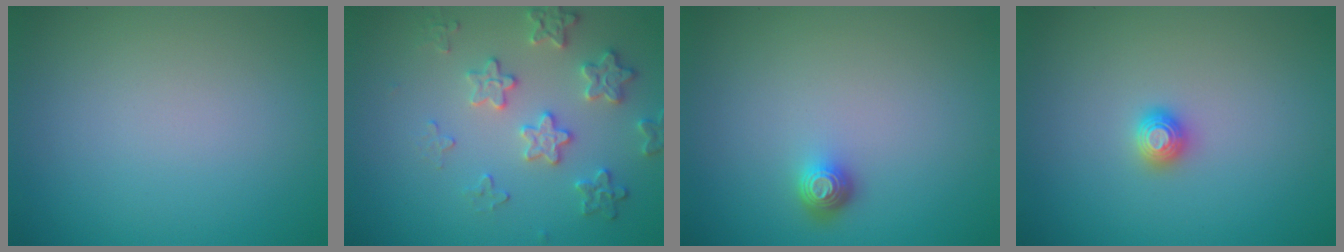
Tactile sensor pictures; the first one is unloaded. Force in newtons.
{"total": 3.7, "press": 3.5, "slide": 1.3}
{"total": 1.6, "press": 1.1, "slide": 1.0}
{"total": 1.2, "press": 1.2, "slide": 0.1}